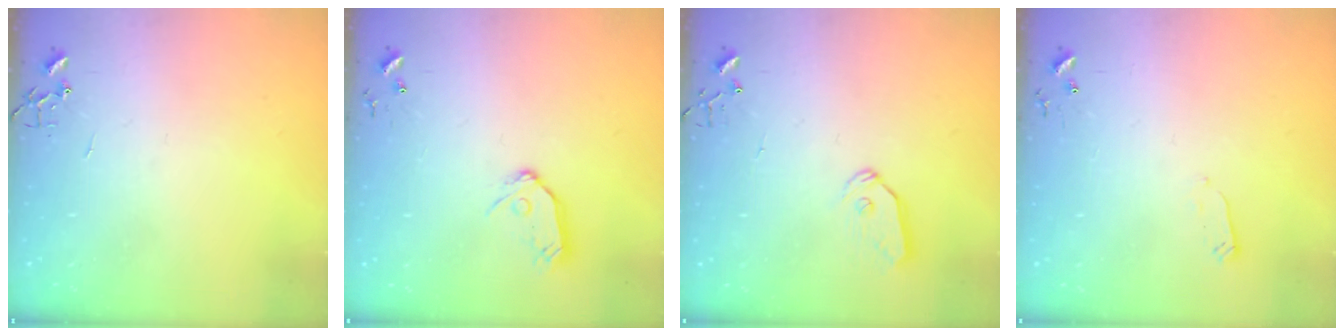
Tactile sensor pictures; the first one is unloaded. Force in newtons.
{"total": 9.2, "press": 9.1, "slide": 0.8}
{"total": 7.2, "press": 7.2, "slide": 0.4}
{"total": 2.4, "press": 2.4, "slide": 0.4}